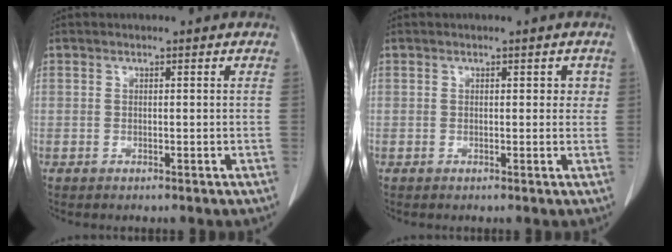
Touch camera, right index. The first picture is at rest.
{"total": 1.8, "force": [0.5, 1.2, 1.3], "torque": [-0.008, 0.008, 0.004]}